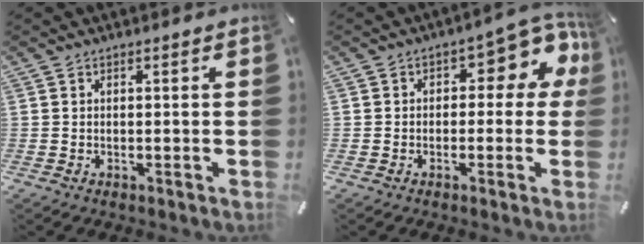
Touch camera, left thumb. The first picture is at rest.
{"total": 9.2, "force": [2.8, 5.6, 6.8], "torque": [-0.082, -0.014, 0.046]}